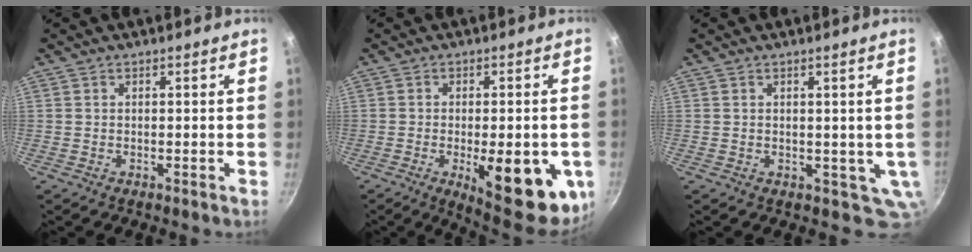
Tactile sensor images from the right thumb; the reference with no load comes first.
{"total": 17.6, "force": [-5.2, 6.8, 15.4], "torque": [-0.158, -0.008, -0.050]}
{"total": 5.2, "force": [0.6, 3.3, 4.0], "torque": [-0.028, -0.014, 0.023]}